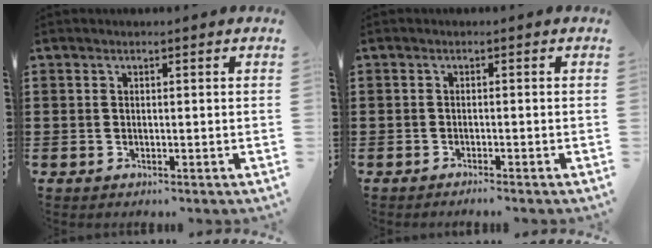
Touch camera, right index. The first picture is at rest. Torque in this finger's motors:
{"motor_torque": [-0.85, 1.13, -0.21, 0.00]}